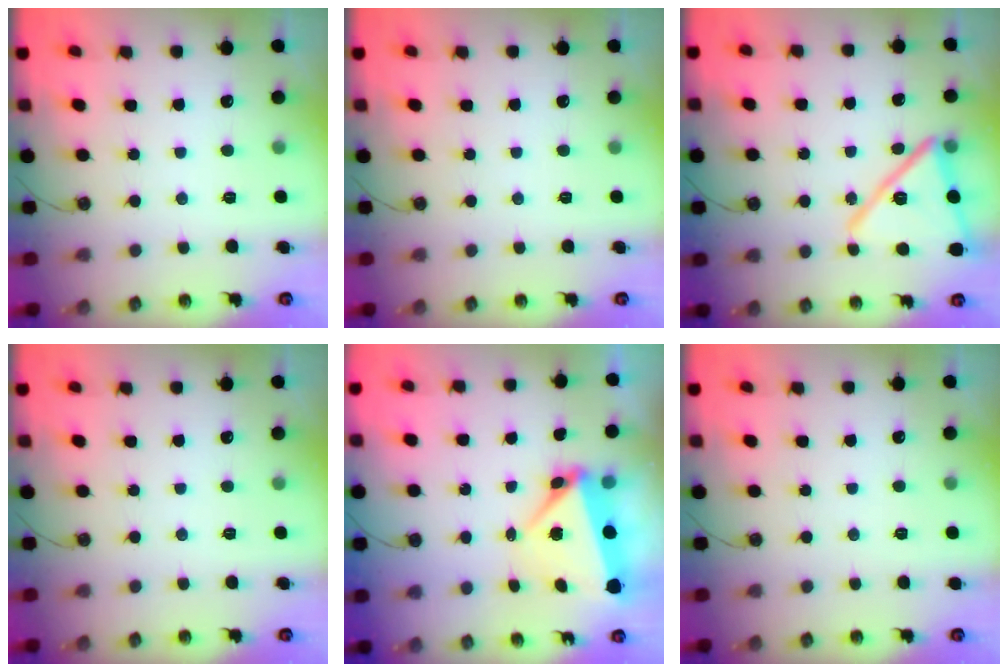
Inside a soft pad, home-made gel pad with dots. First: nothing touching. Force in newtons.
{"total": 0.0}
{"total": 17.8, "press": 17.8, "slide": 1.1}
{"total": 0.0}
{"total": 6.0, "press": 6.0, "slide": 0.3}
{"total": 2.1, "press": 1.5, "slide": 1.5}